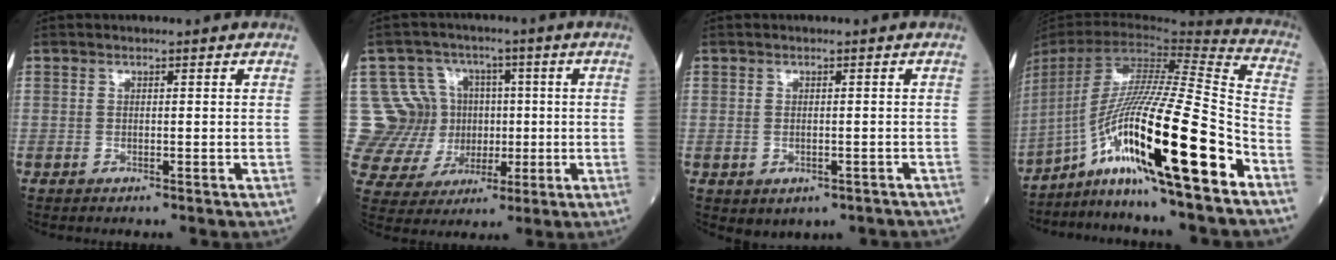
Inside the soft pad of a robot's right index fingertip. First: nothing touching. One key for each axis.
{"total": 13.3, "fx": 1.5, "fy": 12.7, "fz": 3.5, "tx": -0.084, "ty": 0.058, "tz": 0.051}
{"total": 3.3, "fx": -1.7, "fy": 2.4, "fz": 1.3, "tx": -0.015, "ty": 0.006, "tz": -0.011}
{"total": 23.3, "fx": -12.0, "fy": 0.2, "fz": 19.9, "tx": -0.365, "ty": -0.019, "tz": -0.219}